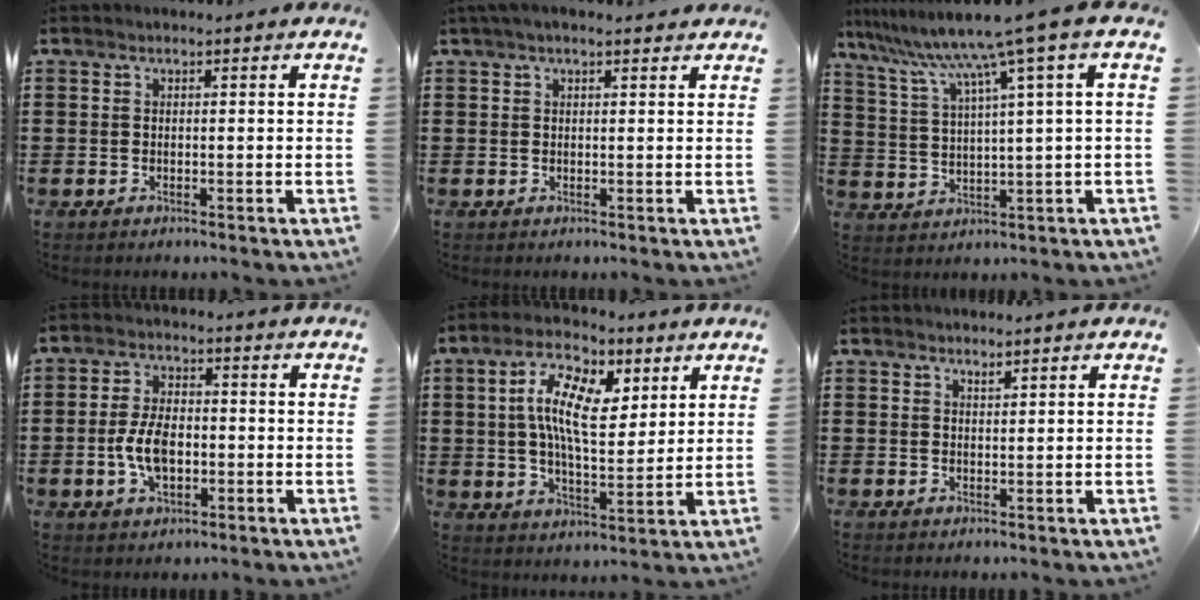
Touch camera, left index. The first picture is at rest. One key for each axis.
{"total": 2.0, "fx": 1.3, "fy": 0.7, "fz": 1.3, "tx": -0.027, "ty": 0.007, "tz": 0.024}
{"total": 9.2, "fx": 6.1, "fy": -1.1, "fz": 6.9, "tx": -0.165, "ty": -0.039, "tz": 0.091}
{"total": 6.7, "fx": -1.3, "fy": 3.6, "fz": 5.5, "tx": -0.124, "ty": 0.001, "tz": -0.029}
{"total": 11.9, "fx": 4.8, "fy": 4.8, "fz": 9.7, "tx": -0.188, "ty": 0.001, "tz": 0.085}
{"total": 1.1, "fx": 1.1, "fy": 0.1, "fz": 0.3, "tx": -0.007, "ty": -0.001, "tz": 0.021}